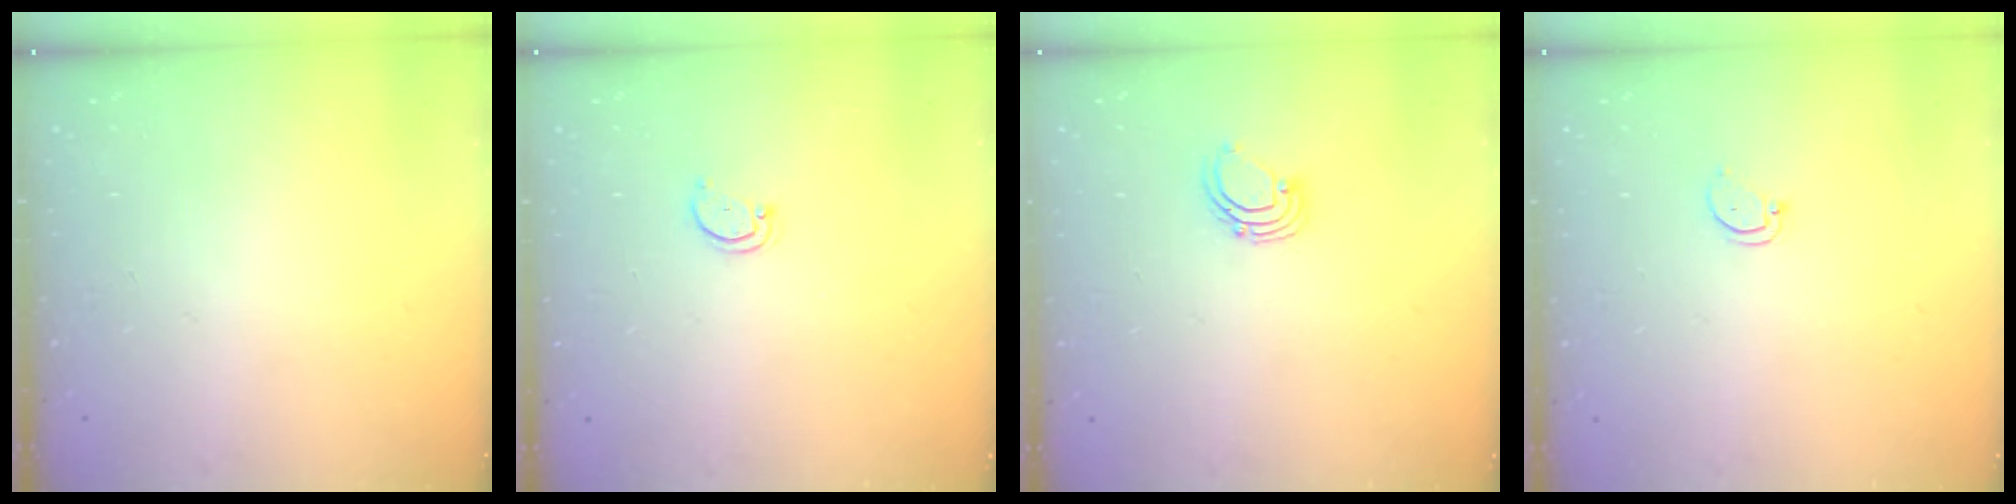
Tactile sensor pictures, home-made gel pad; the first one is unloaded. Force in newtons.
{"total": 2.8, "press": 2.7, "slide": 0.3}
{"total": 2.6, "press": 2.6, "slide": 0.2}
{"total": 2.9, "press": 2.9, "slide": 0.2}